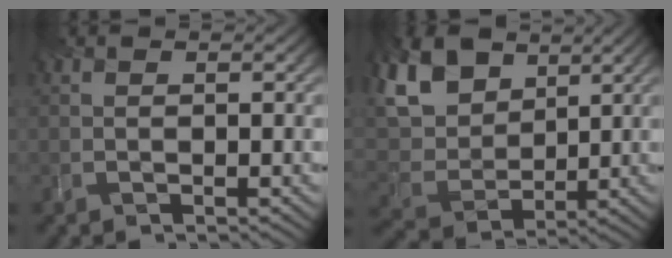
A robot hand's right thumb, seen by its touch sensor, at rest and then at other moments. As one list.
[{"total": 10.4, "force": [5.4, 6.9, 5.6], "torque": [-0.185, 0.020, 0.116]}]